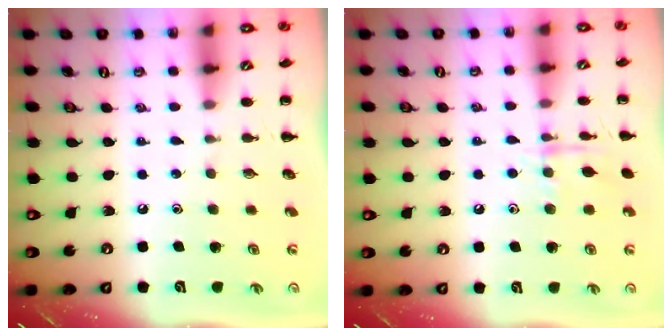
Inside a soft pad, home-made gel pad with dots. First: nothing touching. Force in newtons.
{"total": 8.0, "press": 7.9, "slide": 0.6}